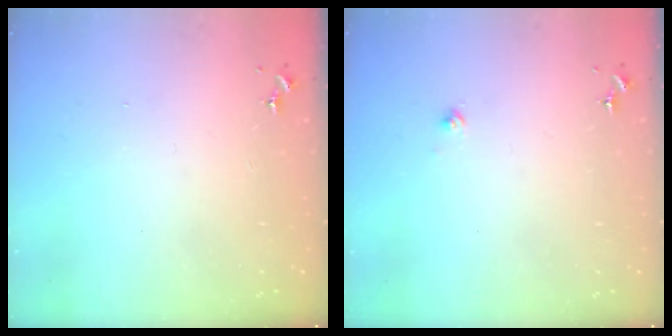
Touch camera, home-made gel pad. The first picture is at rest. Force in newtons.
{"total": 2.3, "press": 2.3, "slide": 0.2}